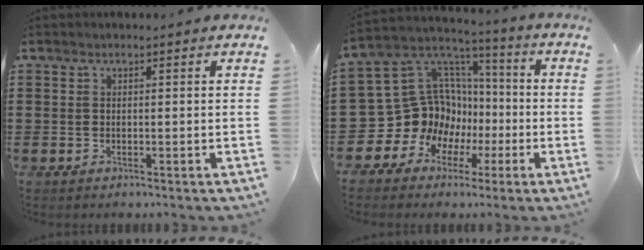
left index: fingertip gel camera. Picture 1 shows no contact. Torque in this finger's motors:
{"motor_torque": [1.10, 0.85, 0.22, 0.00]}